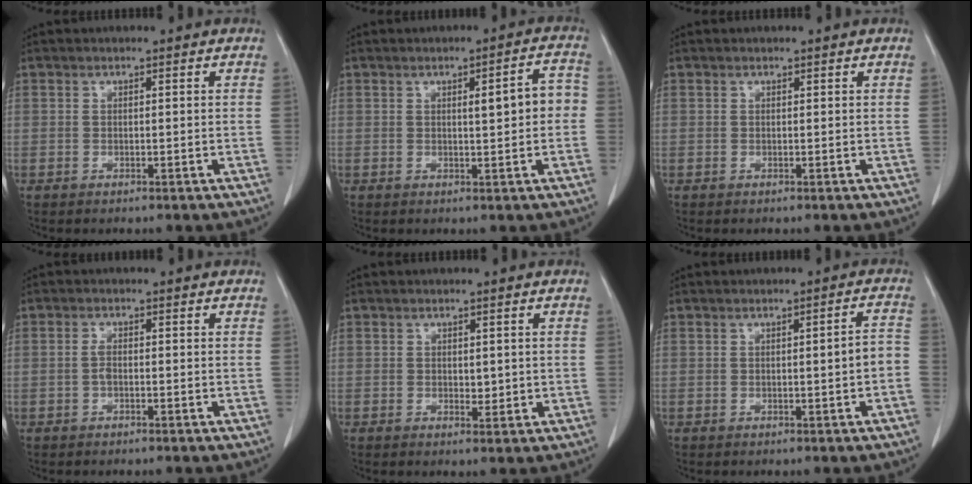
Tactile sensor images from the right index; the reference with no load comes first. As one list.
[{"total": 5.1, "force": [0.3, 1.1, 4.9], "torque": [-0.065, 0.017, 0.004]}, {"total": 0.0}, {"total": 1.3, "force": [-0.3, 0.4, 1.2], "torque": [-0.025, 0.002, -0.007]}, {"total": 1.8, "force": [0.2, 1.1, 1.4], "torque": [-0.018, -0.005, 0.008]}, {"total": 2.9, "force": [-0.5, 0.3, 2.9], "torque": [-0.036, 0.006, -0.006]}]